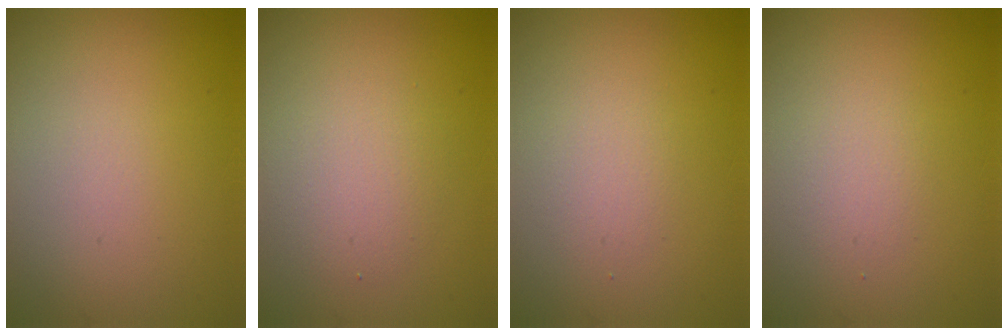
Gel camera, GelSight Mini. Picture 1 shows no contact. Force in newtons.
{"total": 2.7, "press": 2.7, "slide": 0.1}
{"total": 1.4, "press": 1.4, "slide": 0.1}
{"total": 1.4, "press": 1.4, "slide": 0.1}